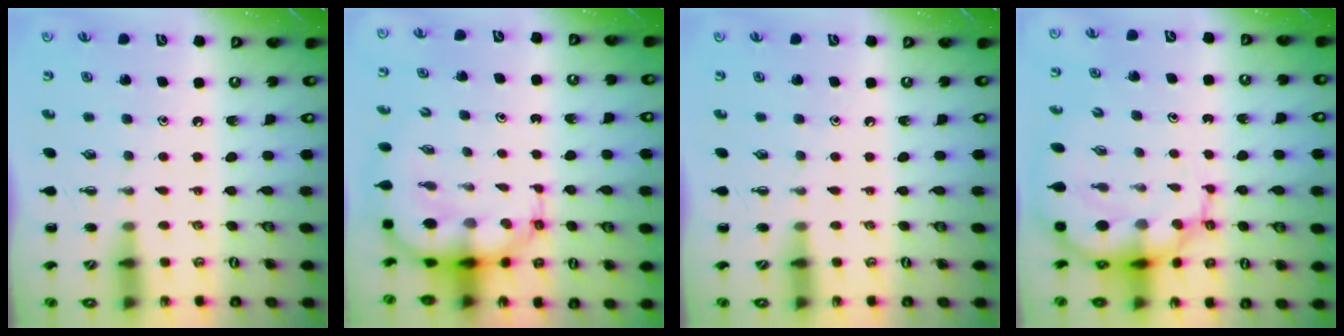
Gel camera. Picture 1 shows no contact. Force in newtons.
{"total": 8.7, "press": 8.3, "slide": 2.7}
{"total": 0.0}
{"total": 10.5, "press": 10.1, "slide": 2.8}